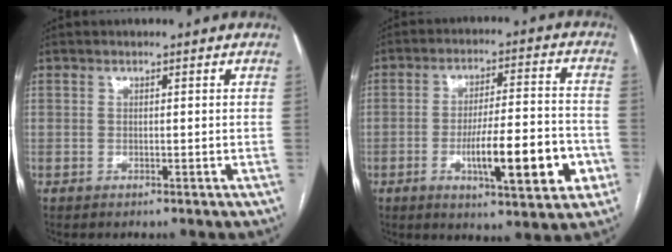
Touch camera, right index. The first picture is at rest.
{"total": 13.9, "force": [-4.3, 2.6, 12.9], "torque": [-0.199, 0.004, -0.062]}